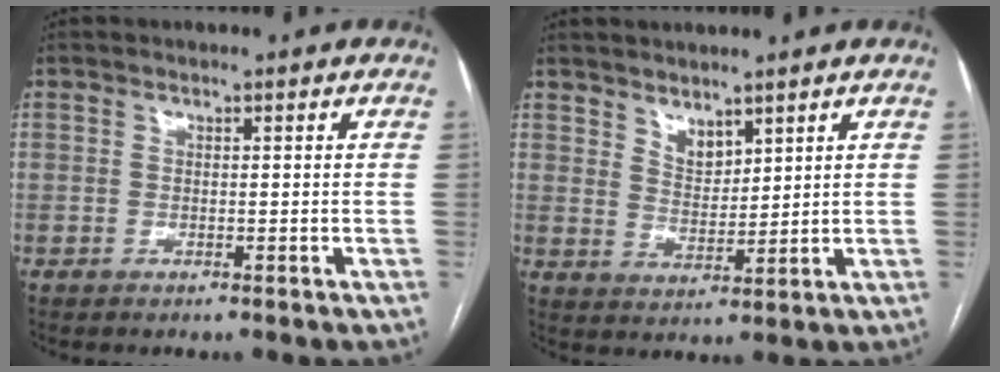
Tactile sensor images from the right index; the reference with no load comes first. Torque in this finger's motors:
{"motor_torque": [0.02, 0.03, 0.02, 0.02]}